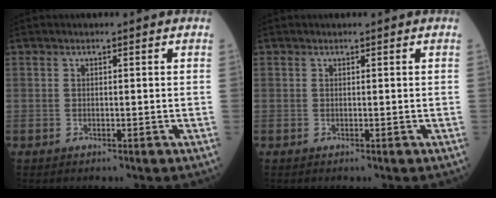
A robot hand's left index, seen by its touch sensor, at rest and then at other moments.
{"total": 0.0}